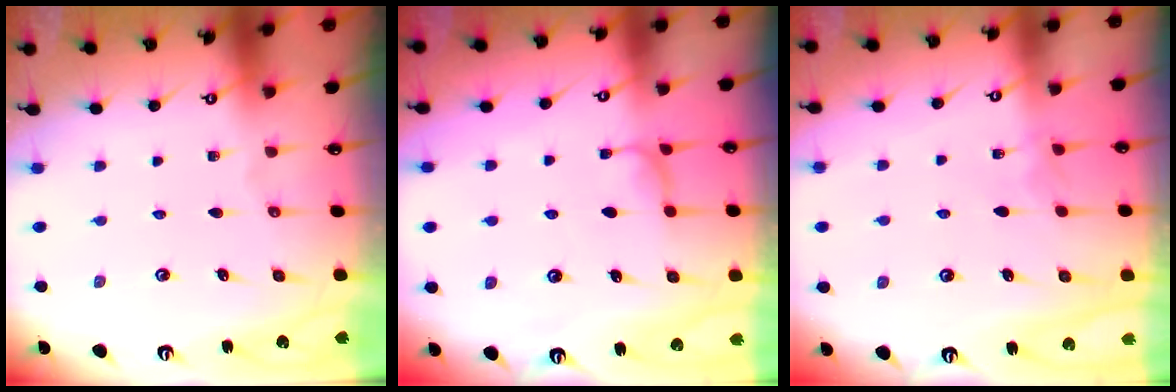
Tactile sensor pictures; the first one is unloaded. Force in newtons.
{"total": 1.1, "press": 0.9, "slide": 0.5}
{"total": 2.3, "press": 2.3, "slide": 0.4}